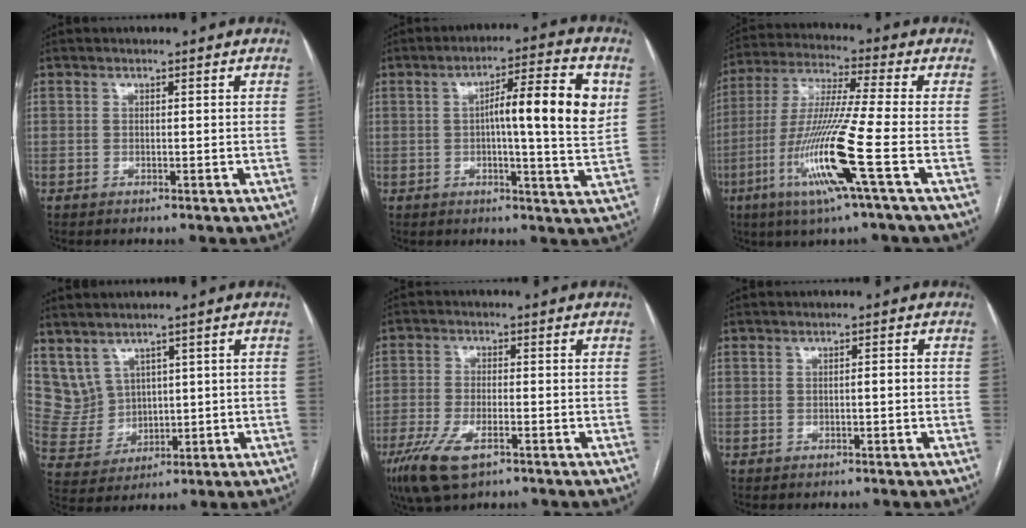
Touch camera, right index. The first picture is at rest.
{"total": 12.1, "force": [2.1, 1.0, 11.9], "torque": [-0.176, 0.014, 0.024]}
{"total": 15.2, "force": [-5.5, -1.6, 14.1], "torque": [-0.290, -0.023, -0.110]}
{"total": 6.1, "force": [3.5, 4.8, 1.4], "torque": [-0.039, 0.021, 0.092]}
{"total": 8.2, "force": [-4.7, 2.8, 6.2], "torque": [-0.128, -0.017, -0.082]}
{"total": 1.1, "force": [-0.2, 0.2, 1.0], "torque": [-0.015, 0.003, -0.003]}